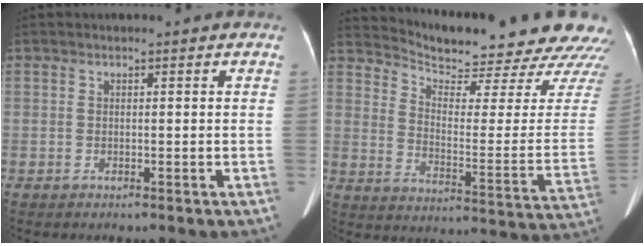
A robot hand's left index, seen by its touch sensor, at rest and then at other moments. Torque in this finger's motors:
{"motor_torque": [0.60, -1.54, 0.05, 0.00]}